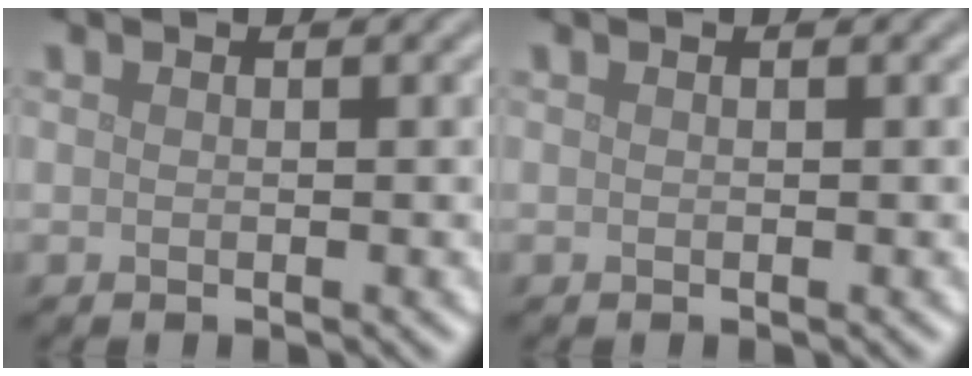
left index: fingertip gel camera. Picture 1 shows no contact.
{"total": 0.0}